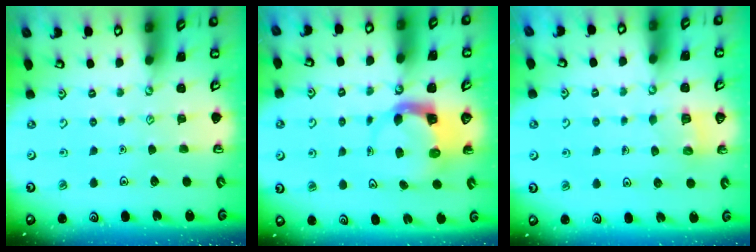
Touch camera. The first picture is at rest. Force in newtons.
{"total": 3.9, "press": 3.8, "slide": 0.6}
{"total": 2.2, "press": 2.2, "slide": 0.1}